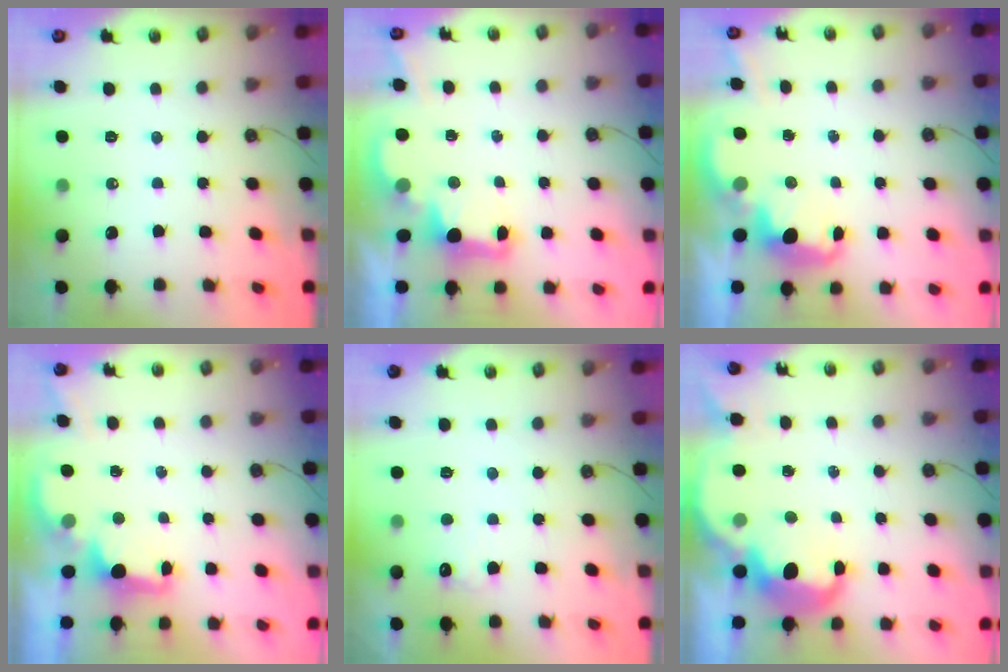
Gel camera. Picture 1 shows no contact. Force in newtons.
{"total": 2.7, "press": 2.7, "slide": 0.6}
{"total": 3.0, "press": 2.9, "slide": 0.7}
{"total": 2.0, "press": 1.9, "slide": 0.8}
{"total": 5.8, "press": 5.7, "slide": 1.2}
{"total": 7.6, "press": 7.6, "slide": 0.4}